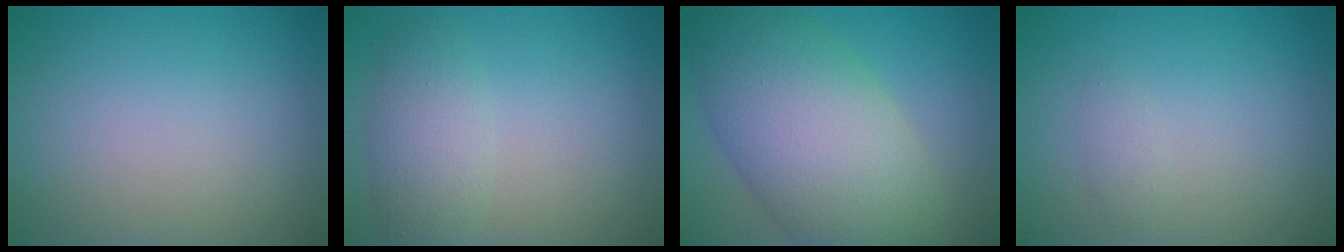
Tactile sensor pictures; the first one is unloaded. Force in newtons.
{"total": 3.3, "press": 3.3, "slide": 0.2}
{"total": 11.2, "press": 11.2, "slide": 0.5}
{"total": 0.9, "press": 0.9, "slide": 0.1}